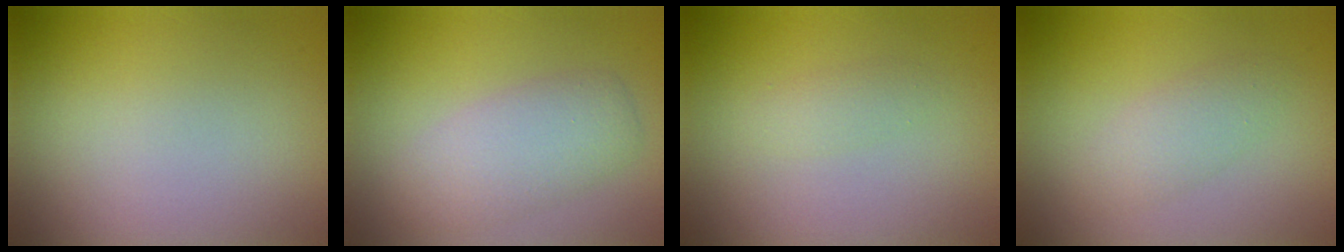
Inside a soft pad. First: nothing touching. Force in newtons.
{"total": 4.1, "press": 4.1, "slide": 0.4}
{"total": 1.0, "press": 1.0, "slide": 0.1}
{"total": 2.7, "press": 2.7, "slide": 0.2}